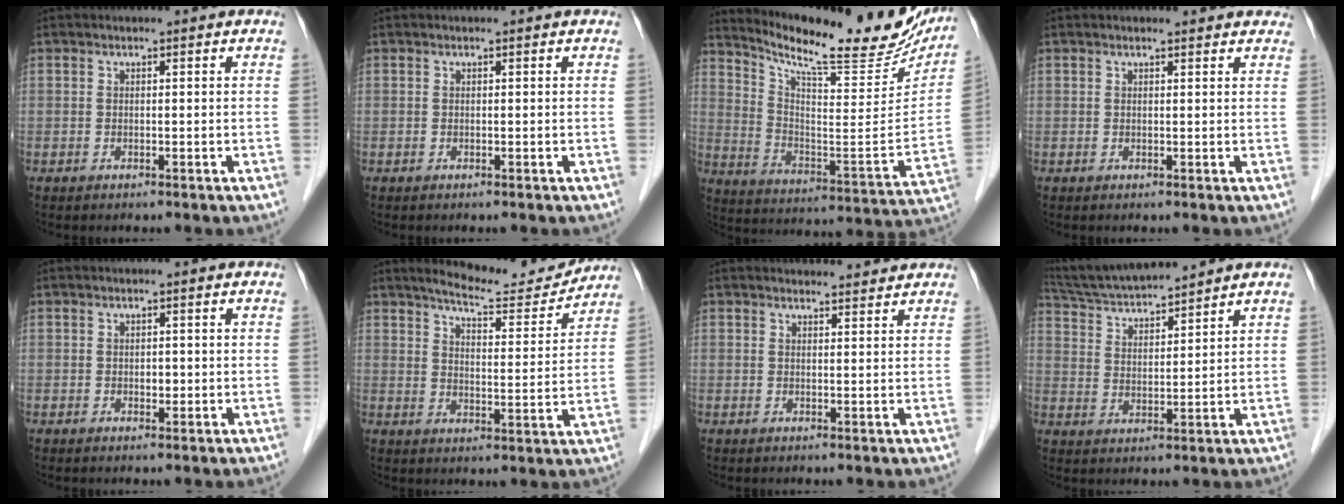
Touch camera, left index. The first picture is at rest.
{"total": 0.0}
{"total": 23.1, "force": [20.1, 3.9, 10.6], "torque": [-0.172, -0.050, 0.278]}
{"total": 3.4, "force": [3.1, 0.9, 1.0], "torque": [-0.011, 0.009, 0.023]}
{"total": 1.1, "force": [-0.5, 0.7, 0.7], "torque": [-0.010, -0.005, -0.009]}
{"total": 10.0, "force": [9.6, 0.8, 2.5], "torque": [-0.040, -0.015, 0.135]}
{"total": 3.9, "force": [3.8, 0.6, 0.4], "torque": [-0.008, 0.004, 0.041]}
{"total": 11.0, "force": [10.3, -0.2, 4.0], "torque": [-0.079, 0.012, 0.186]}